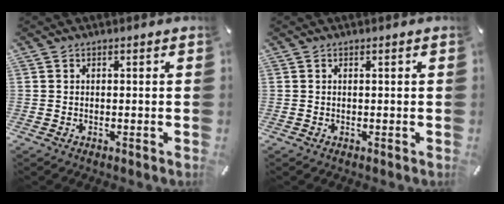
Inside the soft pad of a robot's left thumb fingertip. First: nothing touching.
{"total": 0.0}